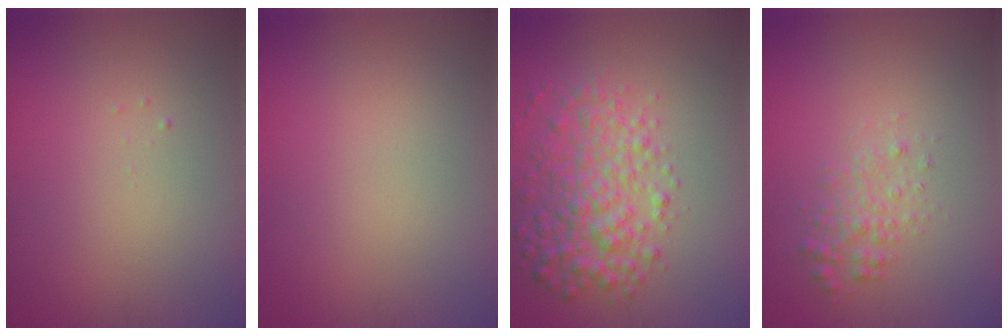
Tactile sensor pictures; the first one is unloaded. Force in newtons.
{"total": 0.0}
{"total": 5.3, "press": 5.3, "slide": 0.1}
{"total": 1.8, "press": 1.8, "slide": 0.0}